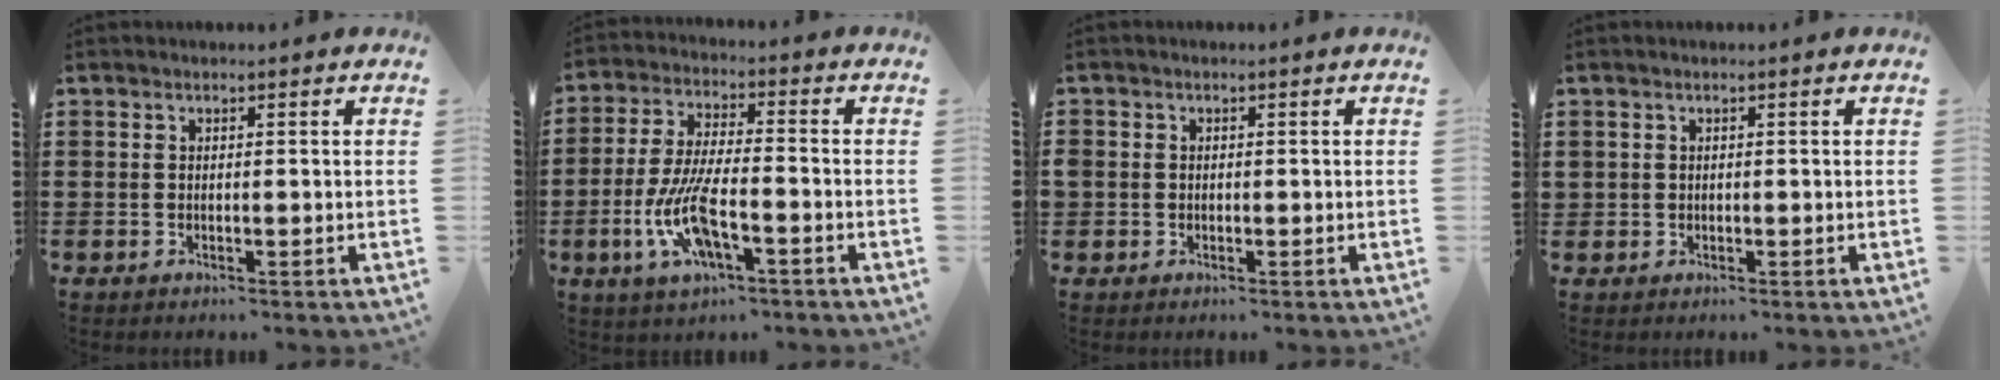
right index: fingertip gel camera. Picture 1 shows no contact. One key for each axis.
{"total": 10.1, "fx": -3.8, "fy": 3.2, "fz": 8.8, "tx": -0.196, "ty": -0.010, "tz": -0.072}
{"total": 1.1, "fx": -0.1, "fy": 1.1, "fz": 0.2, "tx": -0.007, "ty": 0.005, "tz": -0.003}
{"total": 0.8, "fx": 0.2, "fy": 0.8, "fz": 0.1, "tx": -0.003, "ty": 0.004, "tz": 0.004}